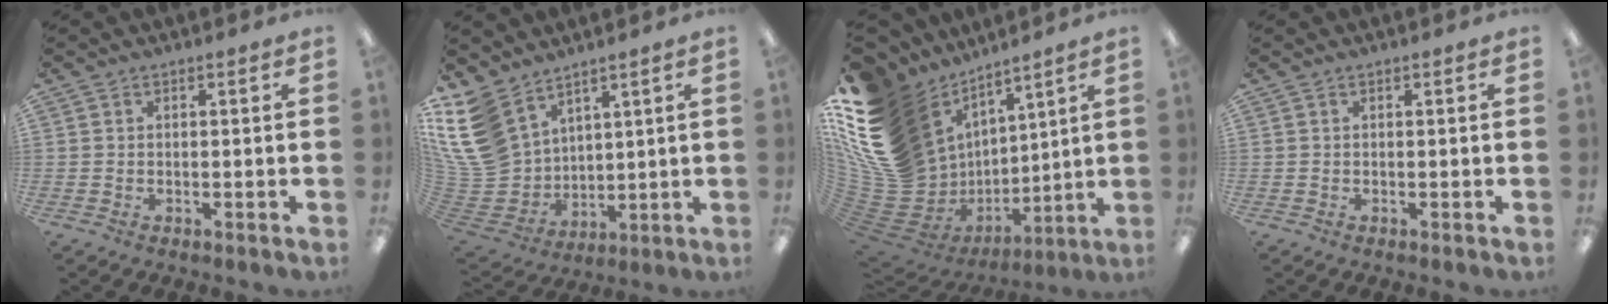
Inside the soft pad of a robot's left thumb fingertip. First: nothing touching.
{"total": 15.6, "force": [9.2, 10.8, 6.4], "torque": [-0.189, -0.052, 0.179]}
{"total": 24.0, "force": [7.1, 18.1, 14.0], "torque": [-0.292, -0.077, 0.184]}
{"total": 0.0}